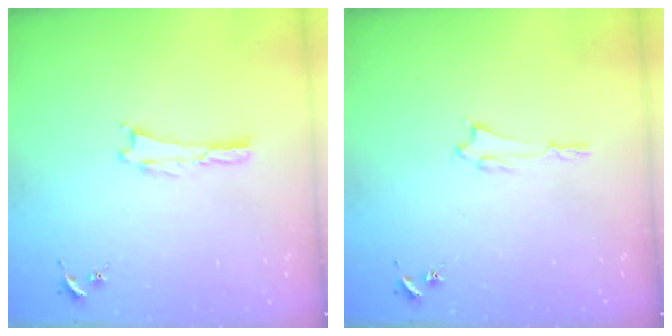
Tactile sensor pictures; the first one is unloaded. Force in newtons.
{"total": 1.2, "press": 1.2, "slide": 0.1}